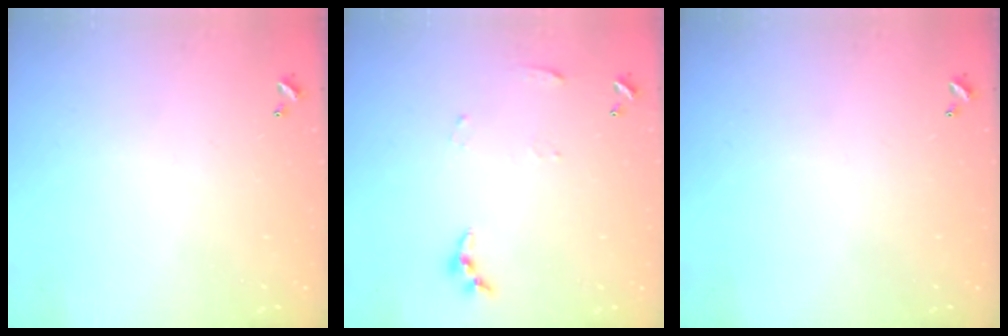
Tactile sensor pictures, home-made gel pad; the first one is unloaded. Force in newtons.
{"total": 4.3, "press": 4.3, "slide": 0.5}
{"total": 0.0}